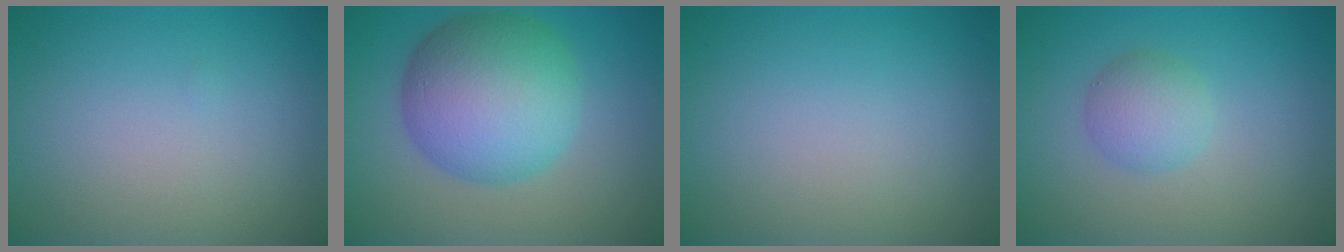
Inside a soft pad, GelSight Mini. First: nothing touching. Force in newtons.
{"total": 9.8, "press": 9.8, "slide": 0.1}
{"total": 0.0}
{"total": 2.6, "press": 2.6, "slide": 0.1}